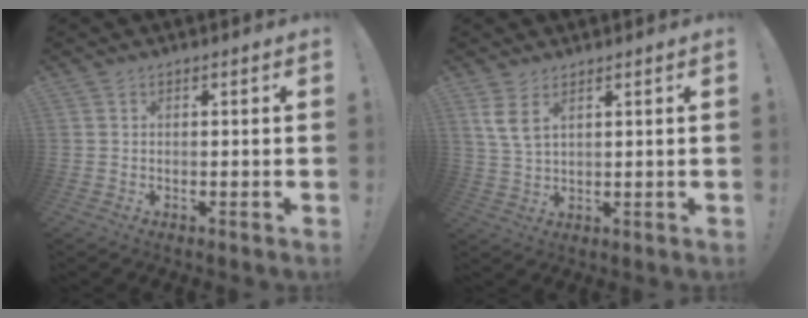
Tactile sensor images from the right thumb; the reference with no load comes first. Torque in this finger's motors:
{"motor_torque": [0.21, 0.38, 0.06, 0.01, 0.00]}